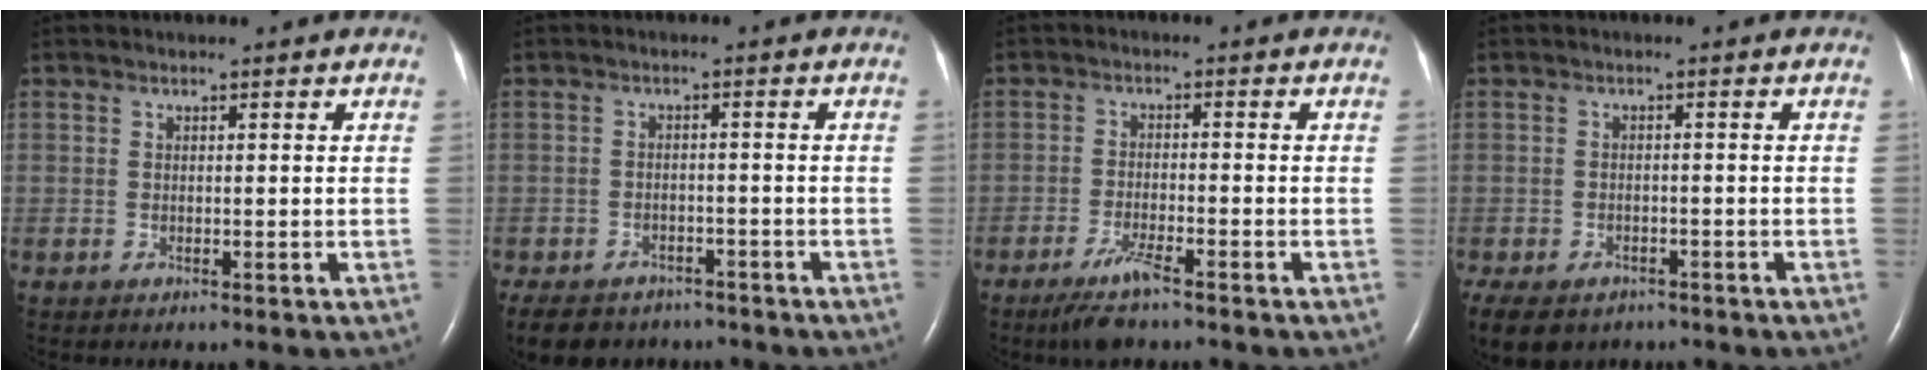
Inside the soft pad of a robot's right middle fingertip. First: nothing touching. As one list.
[{"total": 11.3, "force": [-8.7, 6.3, 3.5], "torque": [-0.079, -0.008, -0.113]}, {"total": 4.9, "force": [-3.6, 0.5, 3.4], "torque": [-0.079, -0.011, -0.066]}, {"total": 19.1, "force": [-11.1, 13.5, 7.8], "torque": [-0.270, -0.023, -0.146]}]